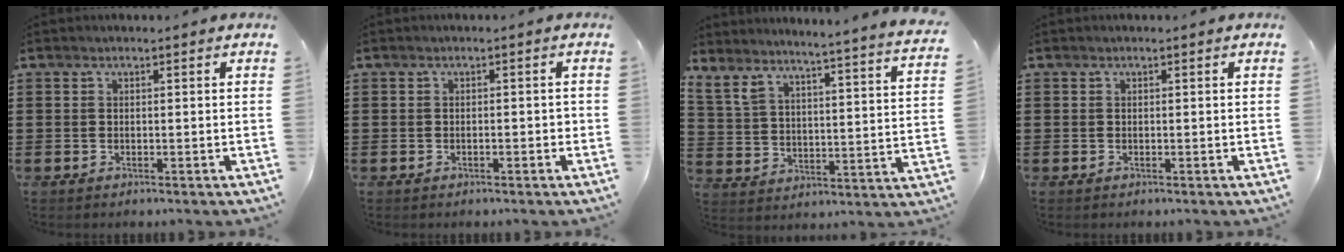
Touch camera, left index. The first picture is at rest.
{"total": 1.0, "force": [-0.6, 0.3, 0.7], "torque": [-0.016, -0.002, -0.011]}
{"total": 4.7, "force": [4.3, 0.3, 1.9], "torque": [-0.059, -0.040, 0.068]}
{"total": 0.0}